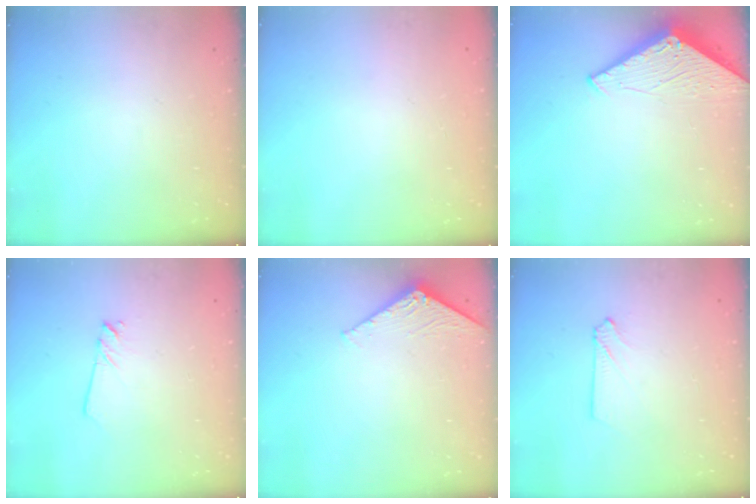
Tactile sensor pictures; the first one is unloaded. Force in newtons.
{"total": 0.0}
{"total": 2.8, "press": 2.8, "slide": 0.2}
{"total": 2.6, "press": 2.5, "slide": 0.2}
{"total": 2.4, "press": 2.4, "slide": 0.2}
{"total": 2.4, "press": 2.4, "slide": 0.3}